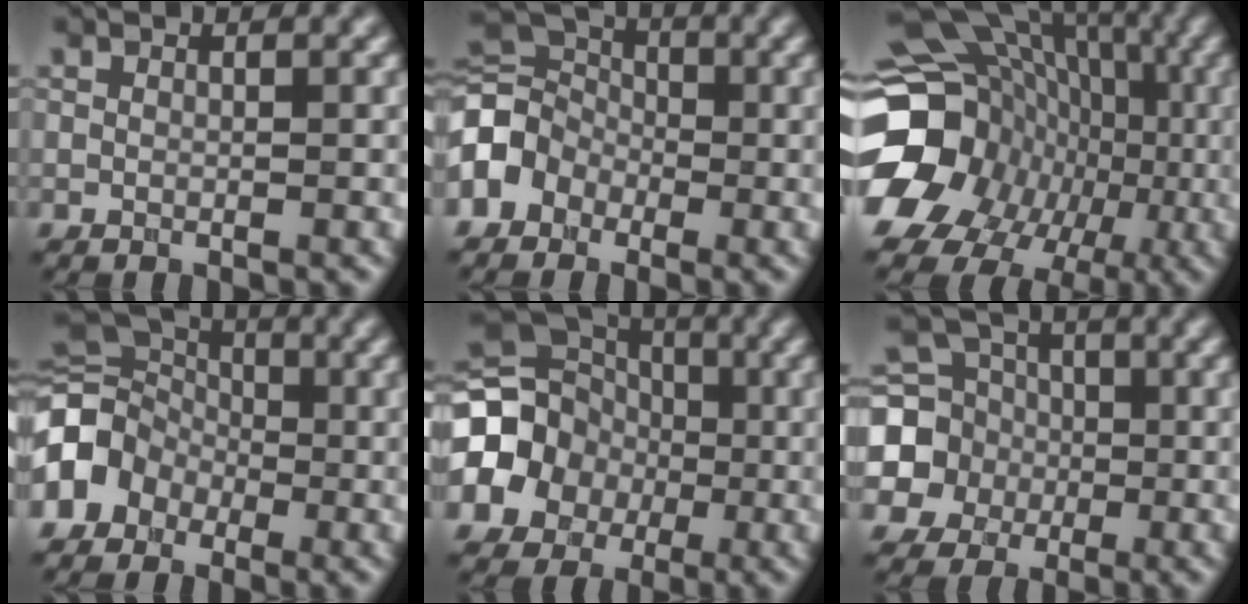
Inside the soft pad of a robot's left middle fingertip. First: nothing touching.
{"total": 5.3, "force": [-1.6, 4.2, 2.7], "torque": [-0.048, 0.018, -0.049]}
{"total": 20.7, "force": [-4.5, 17.6, 9.9], "torque": [-0.158, -0.018, -0.089]}
{"total": 8.5, "force": [-1.9, 6.9, 4.6], "torque": [-0.073, 0.014, -0.065]}
{"total": 14.1, "force": [-2.3, 12.6, 5.9], "torque": [-0.135, 0.007, -0.077]}
{"total": 7.7, "force": [-0.7, 7.2, 2.6], "torque": [-0.071, 0.019, -0.046]}